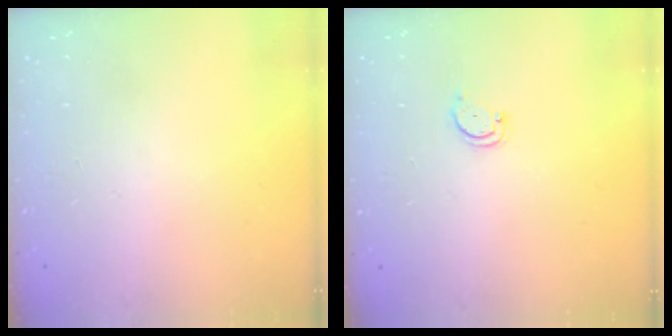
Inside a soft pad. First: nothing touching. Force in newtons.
{"total": 2.8, "press": 2.8, "slide": 0.3}